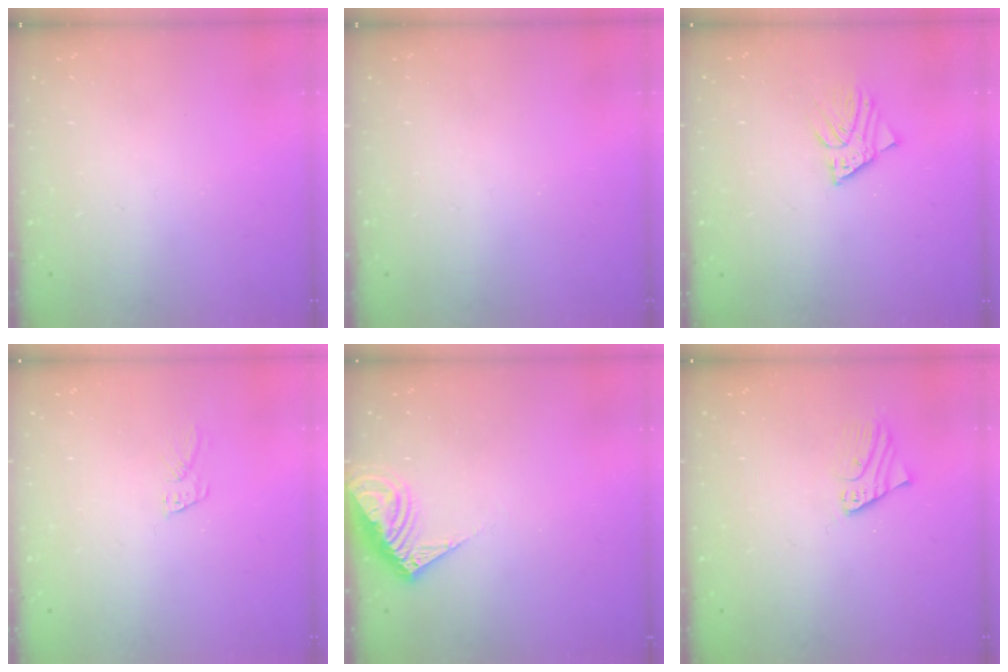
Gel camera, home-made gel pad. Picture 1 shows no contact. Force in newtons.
{"total": 0.0}
{"total": 3.9, "press": 3.8, "slide": 0.4}
{"total": 5.2, "press": 5.2, "slide": 0.5}
{"total": 8.8, "press": 8.8, "slide": 0.5}
{"total": 2.3, "press": 2.3, "slide": 0.1}